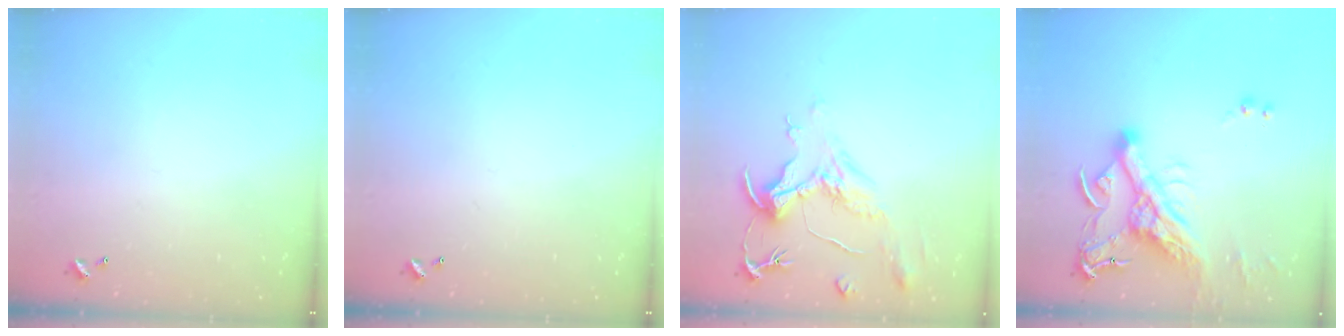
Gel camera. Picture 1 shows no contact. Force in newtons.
{"total": 0.0}
{"total": 2.2, "press": 1.7, "slide": 1.4}
{"total": 14.9, "press": 14.7, "slide": 2.3}